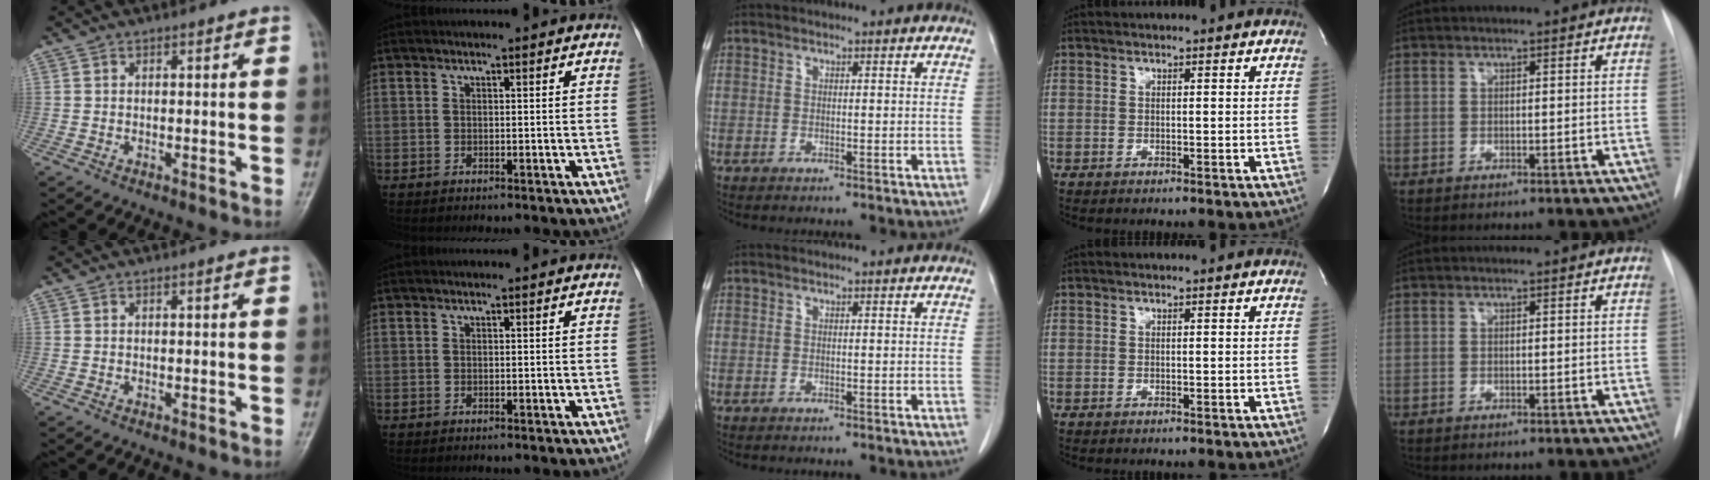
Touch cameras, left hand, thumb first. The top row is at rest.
{}